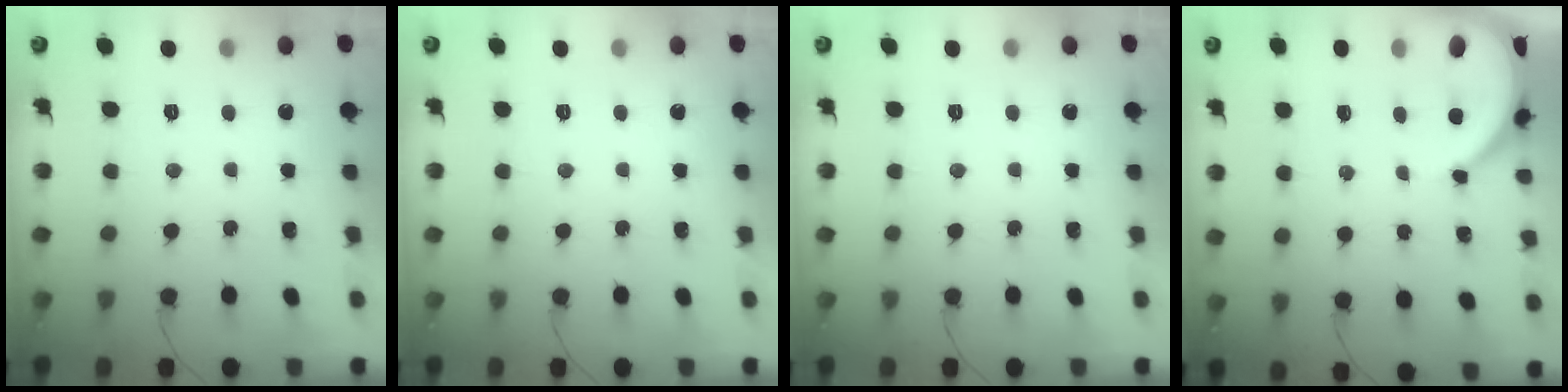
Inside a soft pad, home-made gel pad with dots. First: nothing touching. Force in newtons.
{"total": 0.0}
{"total": 0.0}
{"total": 7.4, "press": 7.3, "slide": 0.8}